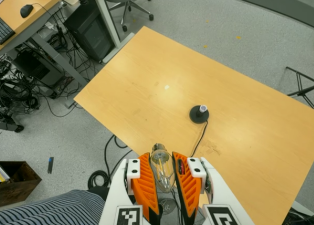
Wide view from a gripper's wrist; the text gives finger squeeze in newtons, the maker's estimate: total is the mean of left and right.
{"total": 23.3, "left": 26.7, "right": 19.8}